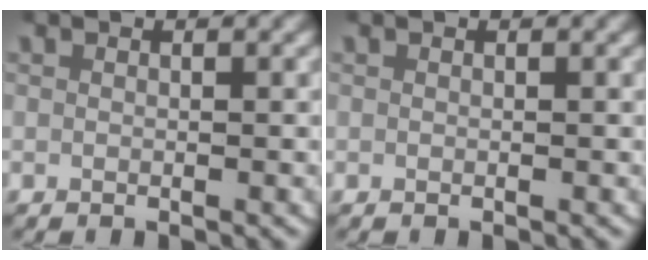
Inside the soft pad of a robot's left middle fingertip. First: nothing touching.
{"total": 0.0}